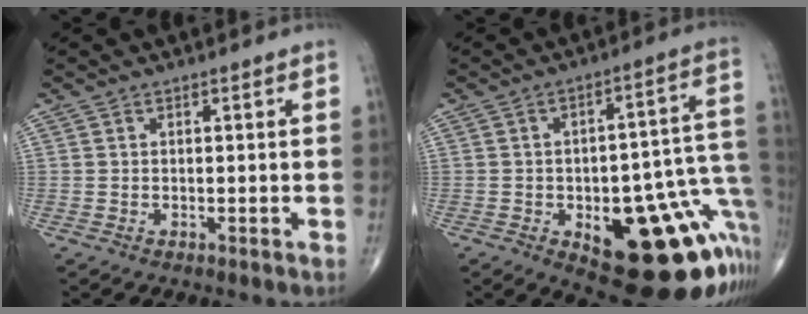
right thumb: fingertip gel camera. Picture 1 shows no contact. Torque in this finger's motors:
{"motor_torque": [2.66, 2.17, 1.25, -1.52, 0.40]}